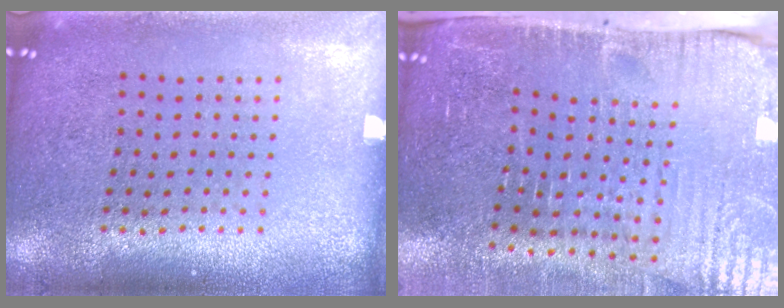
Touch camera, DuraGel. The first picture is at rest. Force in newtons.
{"total": 4.9, "press": 4.1, "slide": 2.7}